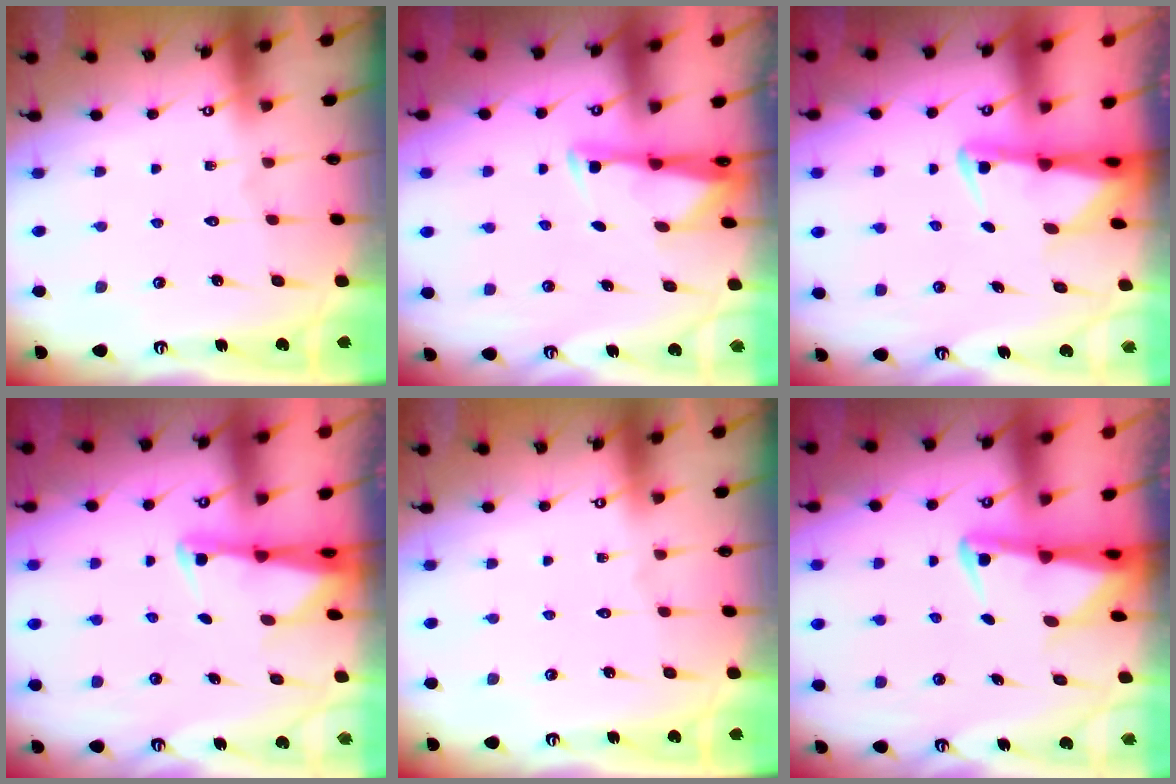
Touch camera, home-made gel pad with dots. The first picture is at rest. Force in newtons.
{"total": 2.9, "press": 2.9, "slide": 0.4}
{"total": 2.5, "press": 2.4, "slide": 0.5}
{"total": 2.6, "press": 2.6, "slide": 0.5}
{"total": 0.0}
{"total": 2.9, "press": 2.8, "slide": 0.7}